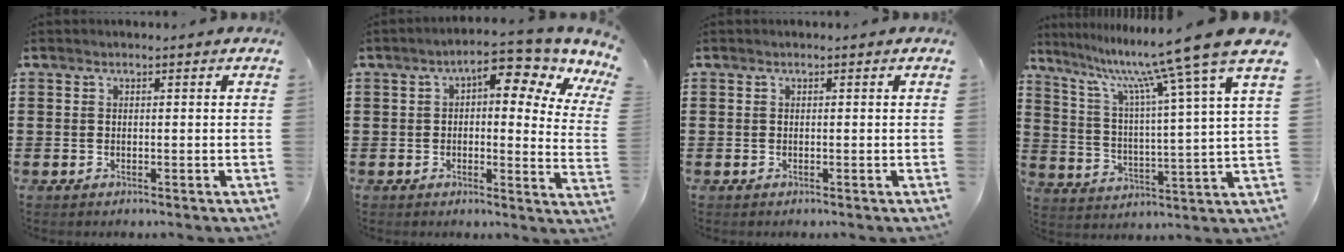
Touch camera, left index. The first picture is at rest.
{"total": 7.4, "force": [4.2, 1.8, 5.9], "torque": [-0.089, -0.026, 0.059]}
{"total": 0.0}
{"total": 12.3, "force": [10.0, -0.8, 7.1], "torque": [-0.160, -0.066, 0.153]}